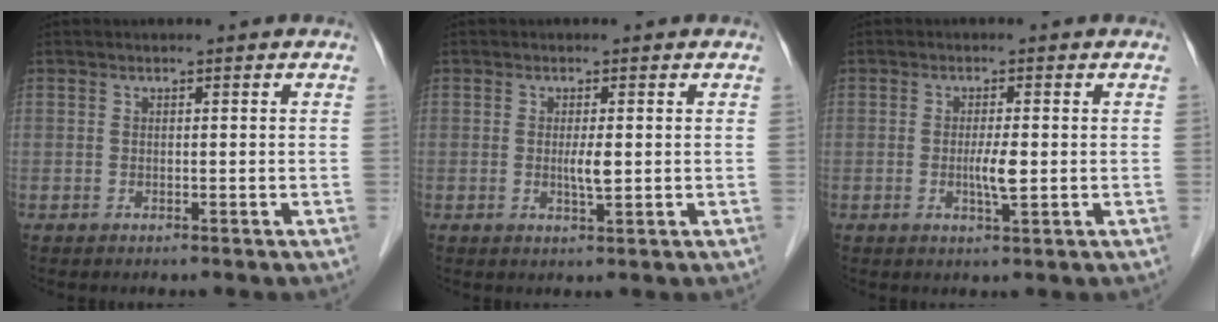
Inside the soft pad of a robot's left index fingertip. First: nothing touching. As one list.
[{"total": 2.1, "force": [0.2, 0.2, 2.1], "torque": [-0.041, -0.003, 0.005]}, {"total": 2.8, "force": [-0.2, 0.2, 2.8], "torque": [-0.053, -0.004, -0.001]}]